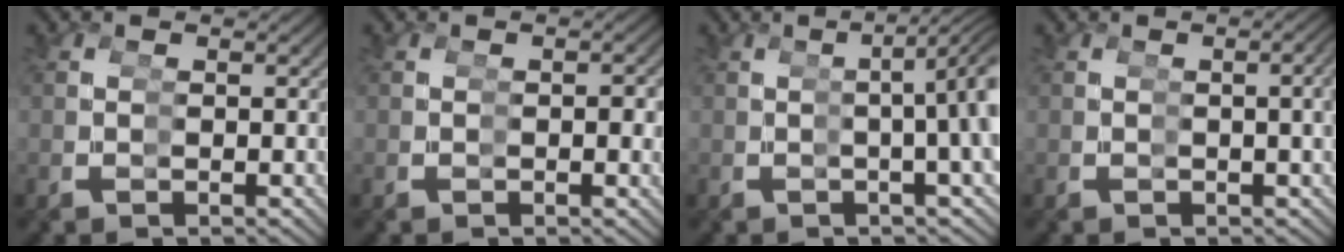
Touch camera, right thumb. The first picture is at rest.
{"total": 1.1, "force": [-0.2, 0.2, 1.1], "torque": [-0.014, 0.001, -0.003]}
{"total": 6.2, "force": [0.6, 1.3, 6.1], "torque": [-0.077, 0.020, 0.001]}
{"total": 2.7, "force": [0.1, 0.1, 2.7], "torque": [-0.034, 0.011, 0.002]}